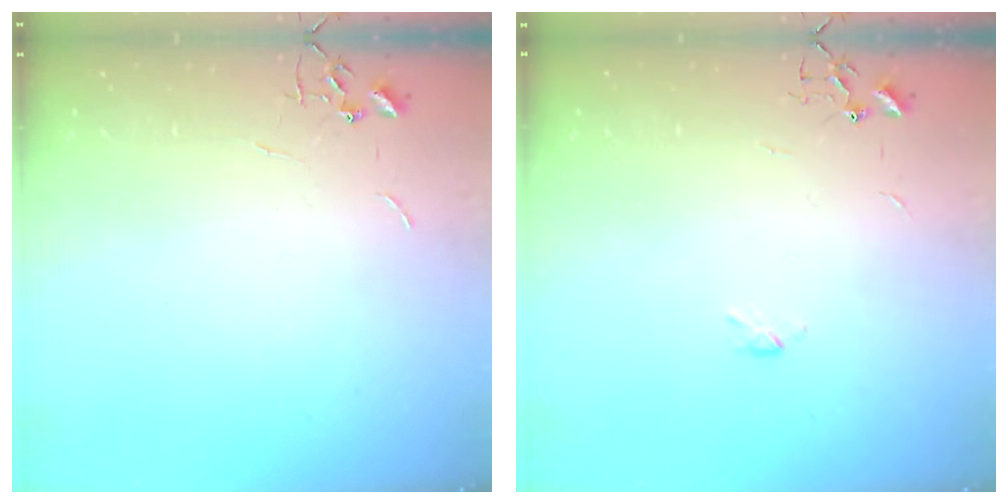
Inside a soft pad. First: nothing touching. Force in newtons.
{"total": 2.3, "press": 2.3, "slide": 0.4}